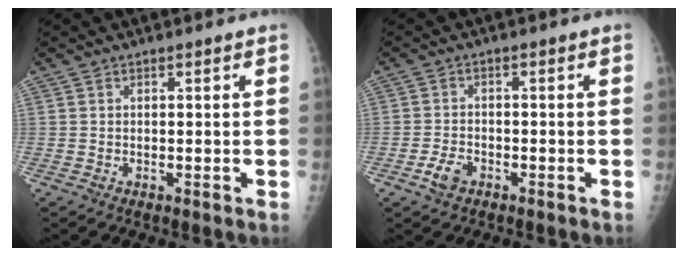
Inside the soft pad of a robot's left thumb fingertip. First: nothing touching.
{"total": 3.4, "force": [-1.9, 2.1, 1.9], "torque": [-0.036, 0.010, -0.034]}